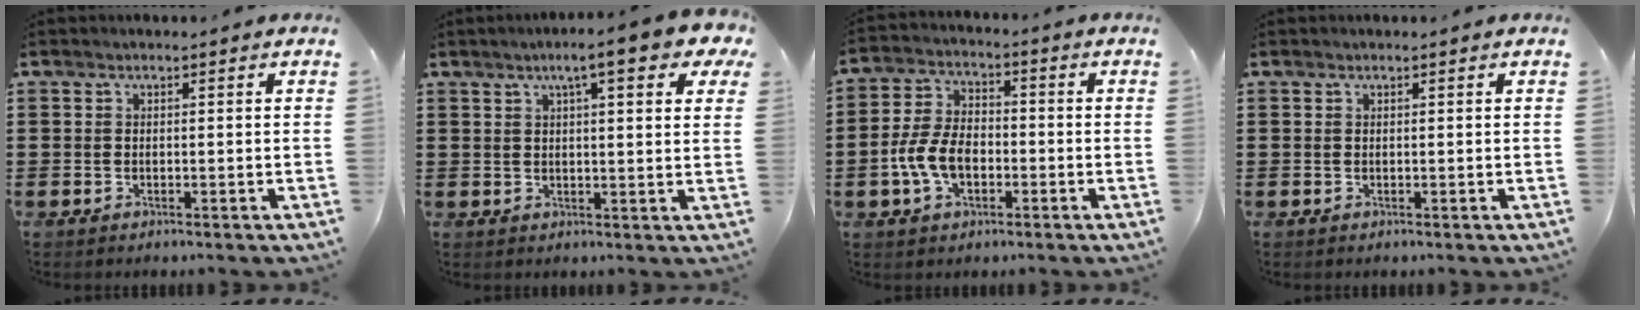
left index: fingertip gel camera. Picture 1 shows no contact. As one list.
[{"total": 7.3, "force": [4.5, 0.7, 5.8], "torque": [-0.098, -0.004, 0.071]}, {"total": 7.3, "force": [-2.3, 4.3, 5.4], "torque": [-0.135, 0.000, -0.052]}, {"total": 0.0}]